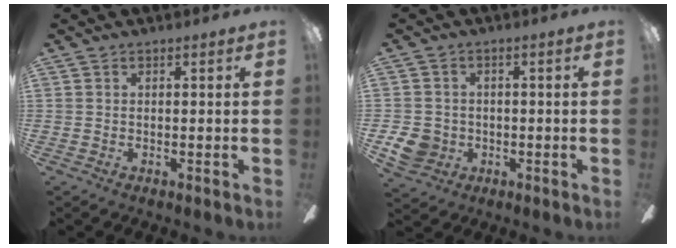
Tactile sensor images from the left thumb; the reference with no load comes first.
{"total": 6.4, "force": [-1.6, 5.8, 2.2], "torque": [-0.052, 0.009, -0.031]}